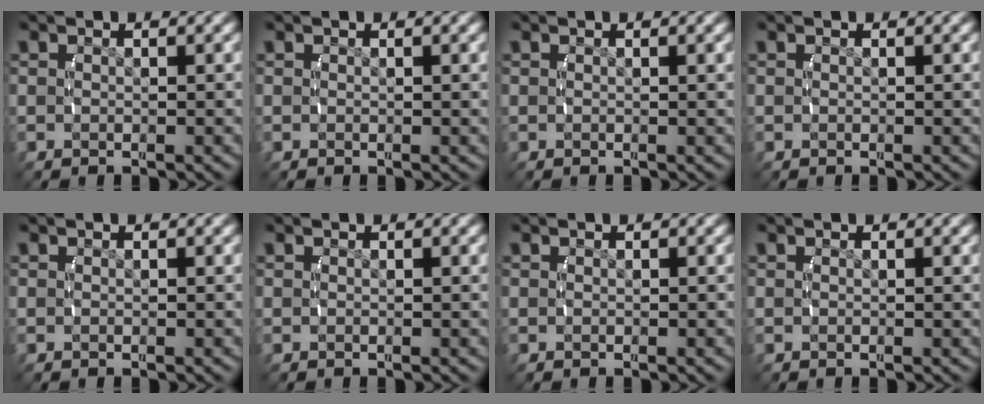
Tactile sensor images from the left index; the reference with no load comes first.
{"total": 0.0}
{"total": 0.0}
{"total": 0.0}
{"total": 0.0}
{"total": 0.0}
{"total": 0.0}
{"total": 0.0}